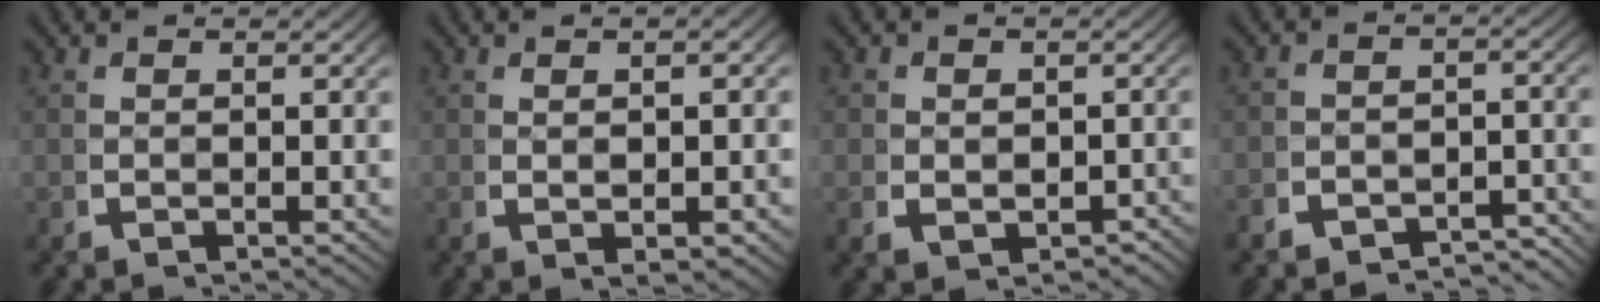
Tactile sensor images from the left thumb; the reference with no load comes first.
{"total": 2.8, "force": [0.0, 1.0, 2.6], "torque": [-0.036, 0.002, 0.001]}
{"total": 2.8, "force": [-1.0, 2.2, 1.3], "torque": [-0.019, -0.018, -0.008]}
{"total": 5.5, "force": [-4.8, 2.3, 1.2], "torque": [0.001, -0.018, -0.083]}